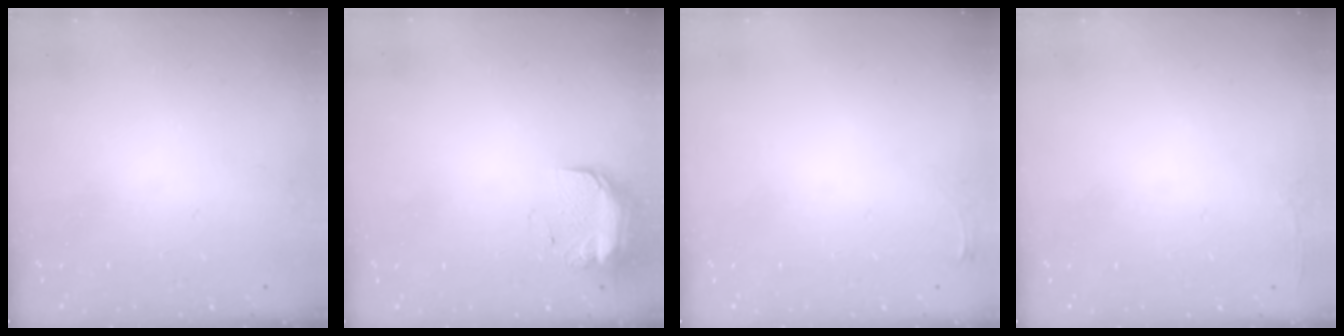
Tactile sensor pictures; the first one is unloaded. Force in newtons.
{"total": 9.1, "press": 9.0, "slide": 1.5}
{"total": 2.6, "press": 2.6, "slide": 0.6}
{"total": 2.8, "press": 2.6, "slide": 0.9}